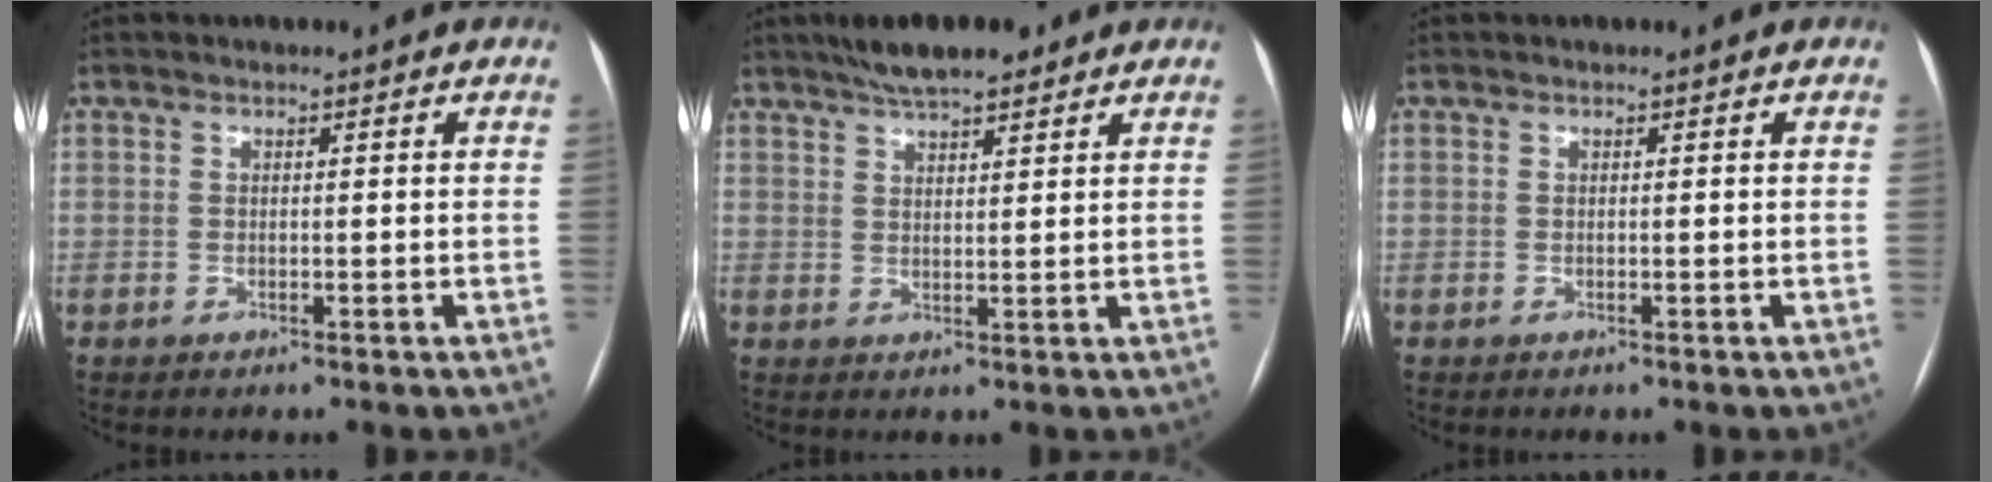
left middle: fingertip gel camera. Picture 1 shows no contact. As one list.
[{"total": 7.8, "force": [6.0, 1.9, 4.6], "torque": [-0.073, 0.022, 0.098]}, {"total": 0.0}]